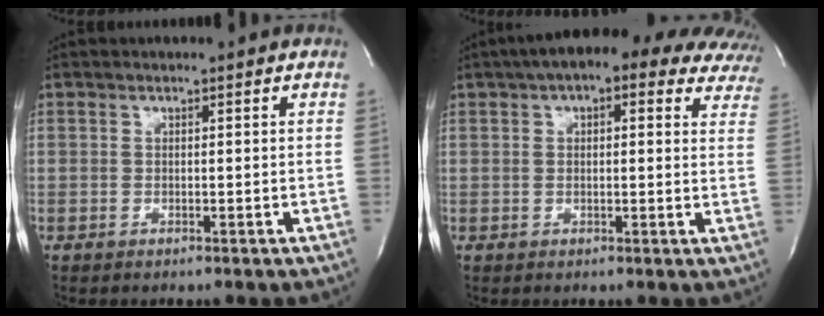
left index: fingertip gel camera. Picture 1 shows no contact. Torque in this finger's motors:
{"motor_torque": [1.31, -0.83, 0.90, 0.14]}